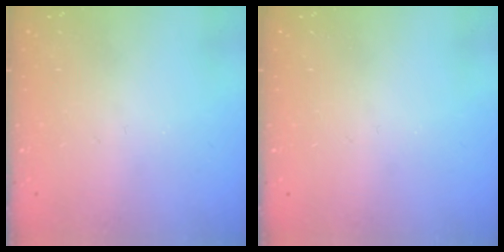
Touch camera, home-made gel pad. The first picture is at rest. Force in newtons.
{"total": 0.0}